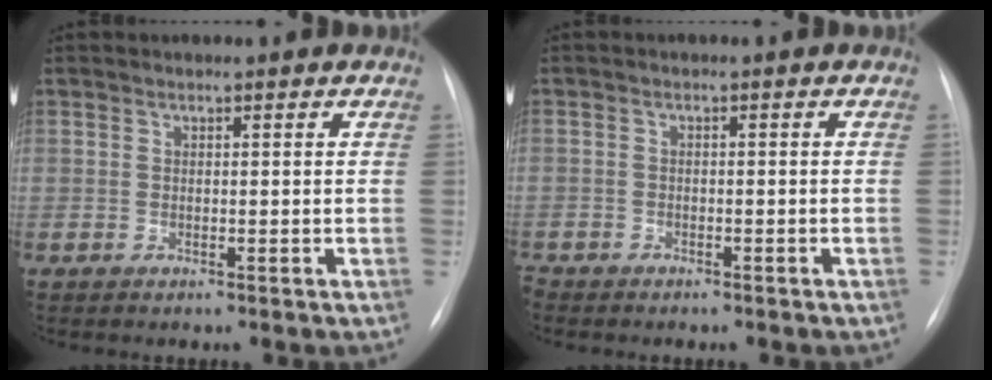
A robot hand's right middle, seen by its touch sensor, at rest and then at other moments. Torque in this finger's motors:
{"motor_torque": [0.39, -0.48, 0.14, -0.21]}